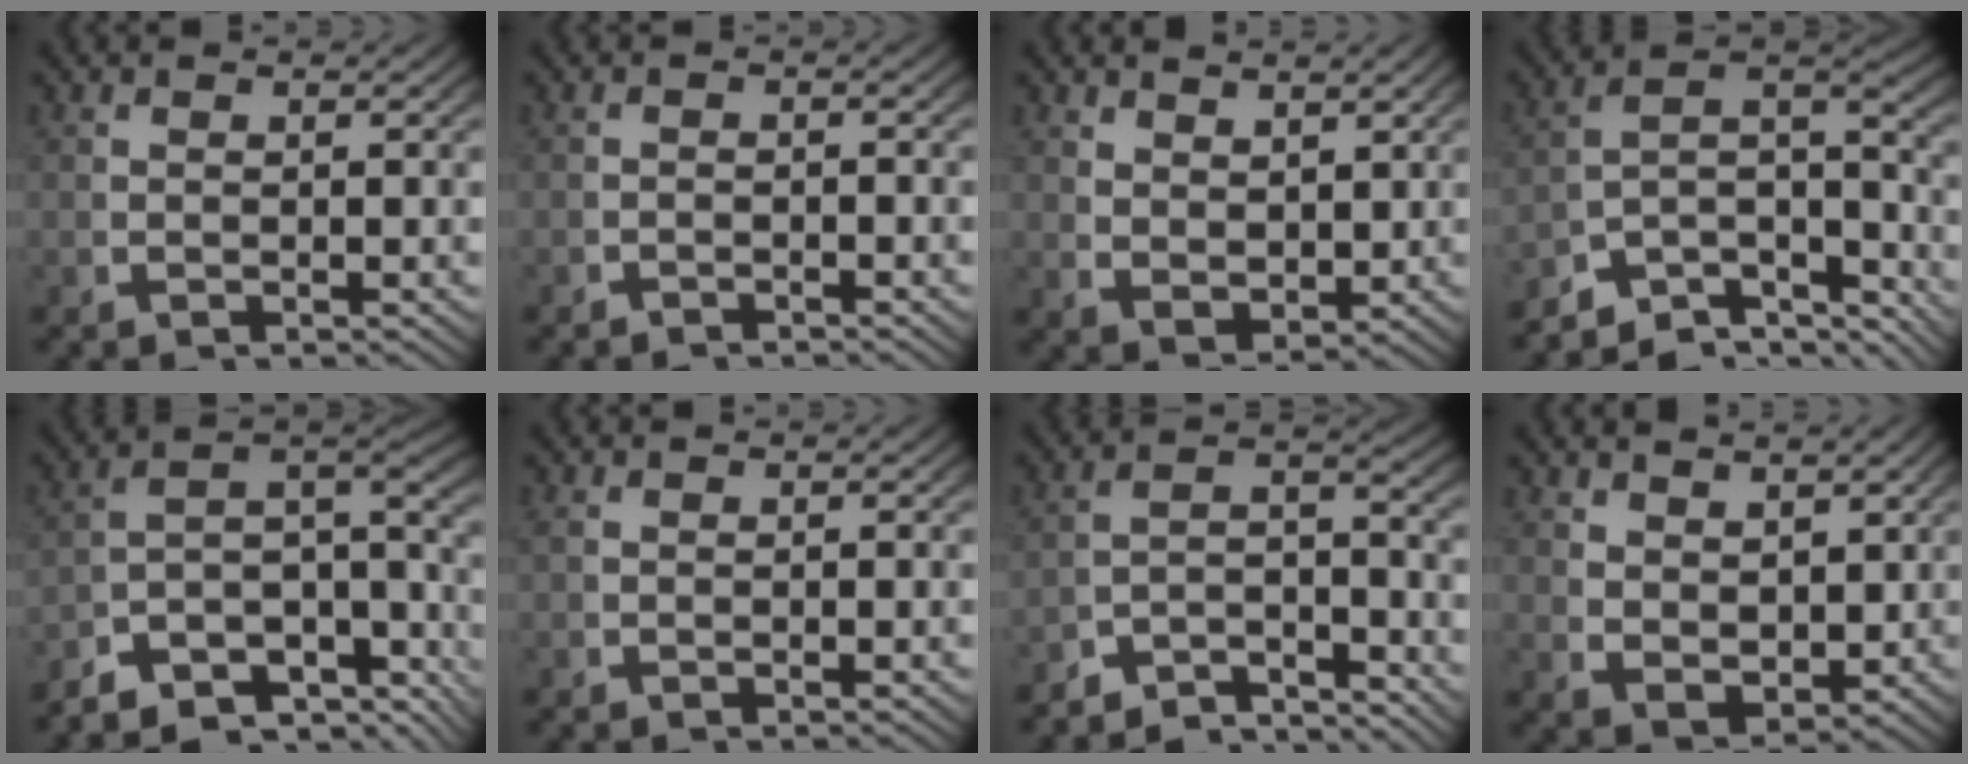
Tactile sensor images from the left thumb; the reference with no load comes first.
{"total": 1.4, "force": [-1.4, 0.2, 0.1], "torque": [-0.001, -0.008, -0.023]}
{"total": 3.1, "force": [1.5, 1.9, 1.9], "torque": [-0.034, -0.017, 0.046]}
{"total": 10.3, "force": [-2.9, 7.1, 7.0], "torque": [-0.138, -0.034, -0.047]}
{"total": 11.7, "force": [-3.2, 7.4, 8.6], "torque": [-0.143, -0.025, -0.055]}
{"total": 0.0}
{"total": 7.0, "force": [-4.3, 3.4, 4.3], "torque": [-0.070, -0.032, -0.067]}
{"total": 3.8, "force": [1.4, 2.5, 2.4], "torque": [-0.050, -0.021, 0.045]}